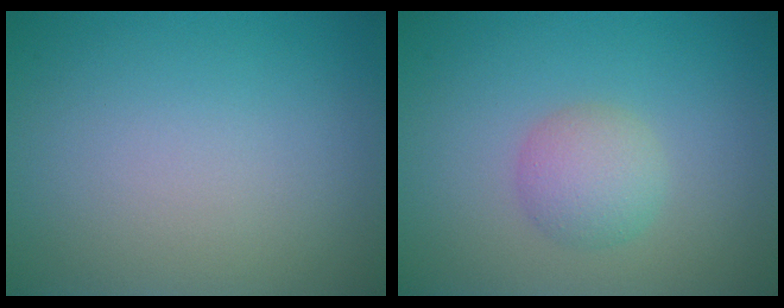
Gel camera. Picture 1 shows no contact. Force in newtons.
{"total": 2.7, "press": 2.7, "slide": 0.1}